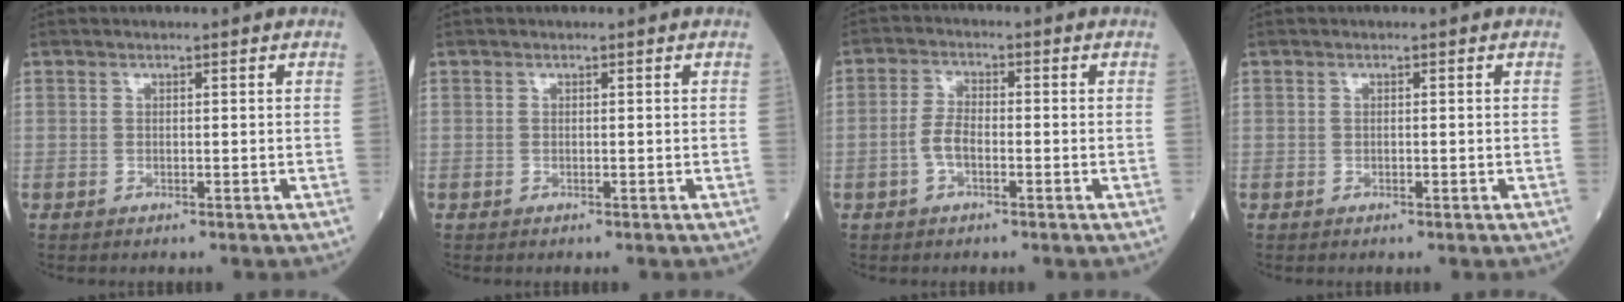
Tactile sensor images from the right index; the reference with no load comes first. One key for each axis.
{"total": 0.0}
{"total": 3.6, "fx": -1.1, "fy": 1.6, "fz": 3.0, "tx": -0.067, "ty": 0.007, "tz": -0.023}
{"total": 0.0}